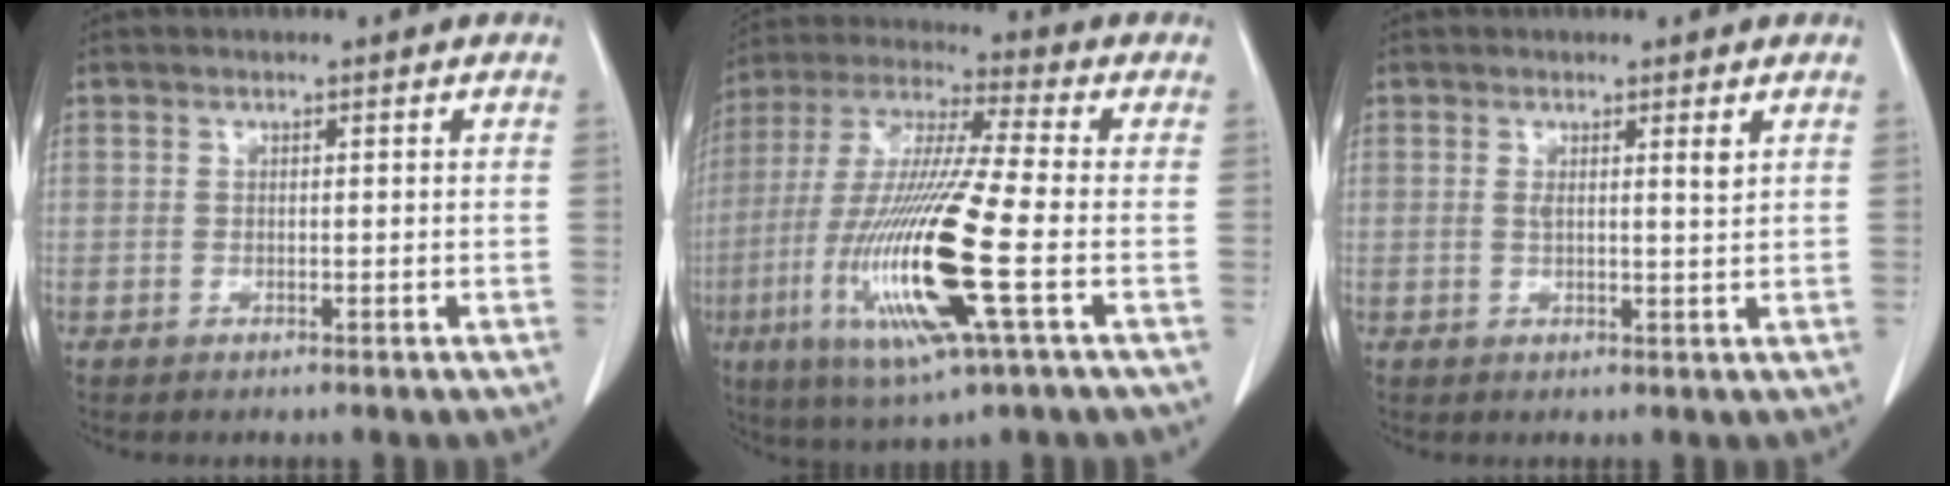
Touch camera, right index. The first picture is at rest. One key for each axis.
{"total": 18.9, "fx": -5.1, "fy": 0.8, "fz": 18.1, "tx": -0.386, "ty": -0.023, "tz": -0.097}
{"total": 2.0, "fx": 0.9, "fy": 0.0, "fz": 1.8, "tx": -0.035, "ty": -0.003, "tz": 0.016}